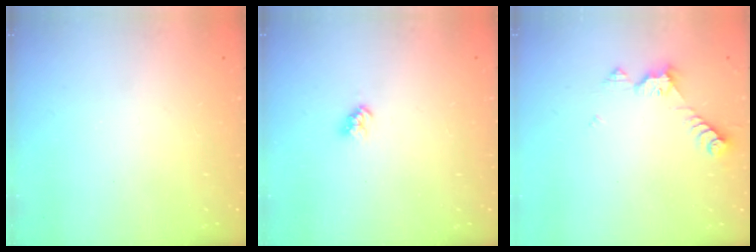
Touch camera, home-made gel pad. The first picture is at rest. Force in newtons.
{"total": 3.0, "press": 3.0, "slide": 0.3}
{"total": 6.7, "press": 6.7, "slide": 0.4}